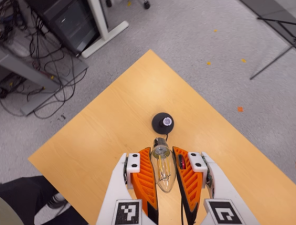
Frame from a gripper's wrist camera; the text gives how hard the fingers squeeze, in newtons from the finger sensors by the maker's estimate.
{"total": 20.2, "left": 22.2, "right": 18.2}